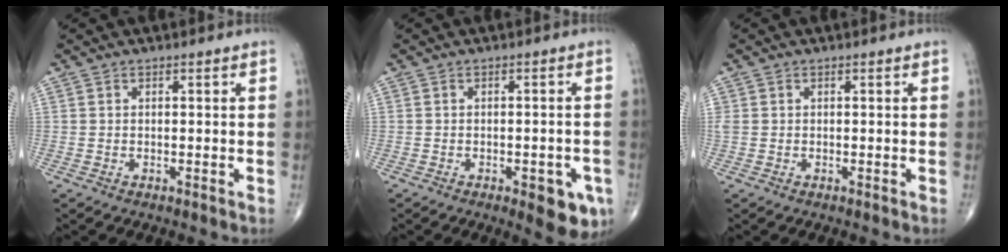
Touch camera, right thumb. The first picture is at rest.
{"total": 7.2, "force": [-3.1, 2.9, 5.8], "torque": [-0.051, 0.004, -0.032]}
{"total": 1.1, "force": [0.2, 1.0, 0.6], "torque": [-0.014, 0.006, 0.007]}